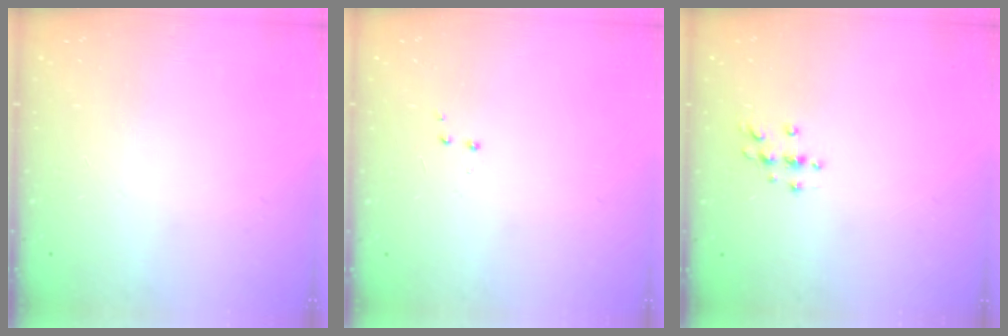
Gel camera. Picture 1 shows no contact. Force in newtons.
{"total": 2.9, "press": 2.8, "slide": 0.7}
{"total": 3.7, "press": 3.7, "slide": 0.4}